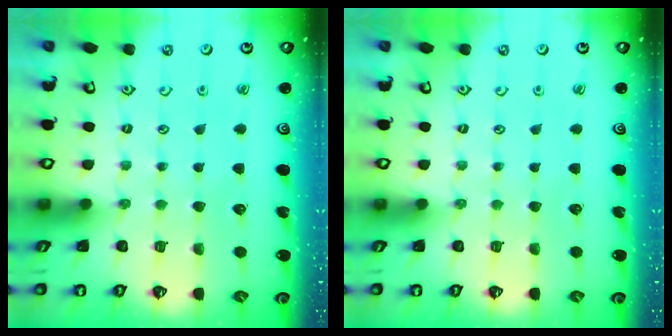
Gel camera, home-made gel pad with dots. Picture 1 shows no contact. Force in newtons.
{"total": 0.0}